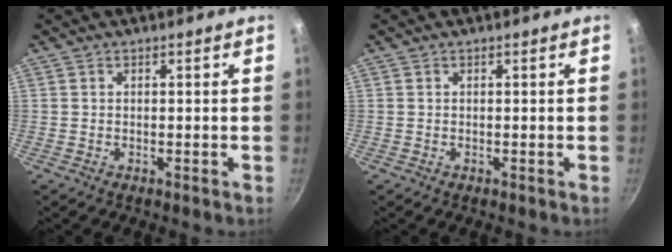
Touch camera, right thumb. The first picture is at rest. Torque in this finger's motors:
{"motor_torque": [-0.23, 0.22, -0.24, -0.09, 0.00]}